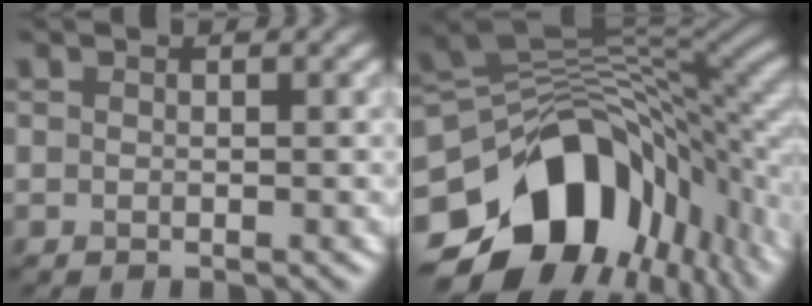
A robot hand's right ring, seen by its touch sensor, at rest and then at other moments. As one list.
[{"total": 16.3, "force": [-6.3, 10.9, 10.5], "torque": [-0.183, -0.017, -0.091]}]